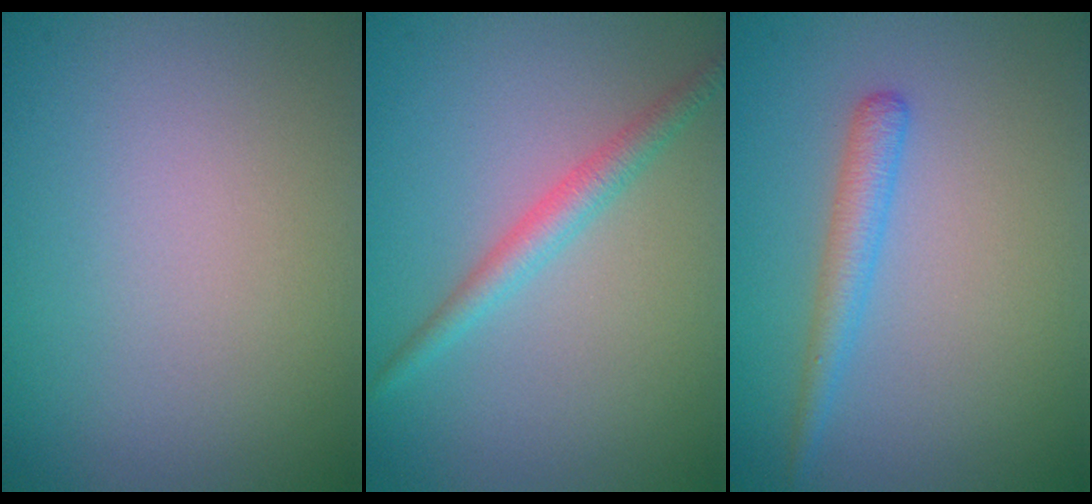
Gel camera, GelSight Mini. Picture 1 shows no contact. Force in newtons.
{"total": 2.2, "press": 2.2, "slide": 0.0}
{"total": 2.0, "press": 2.0, "slide": 0.1}